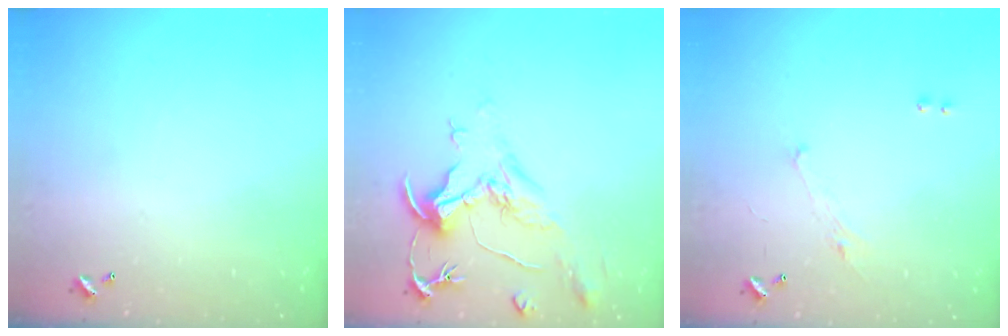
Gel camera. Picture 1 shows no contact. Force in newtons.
{"total": 2.2, "press": 1.7, "slide": 1.4}
{"total": 0.9, "press": 0.6, "slide": 0.7}